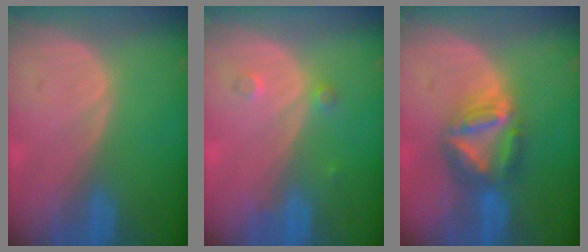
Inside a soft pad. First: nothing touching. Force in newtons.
{"total": 1.7, "press": 1.7, "slide": 0.3}
{"total": 7.4, "press": 6.5, "slide": 3.6}